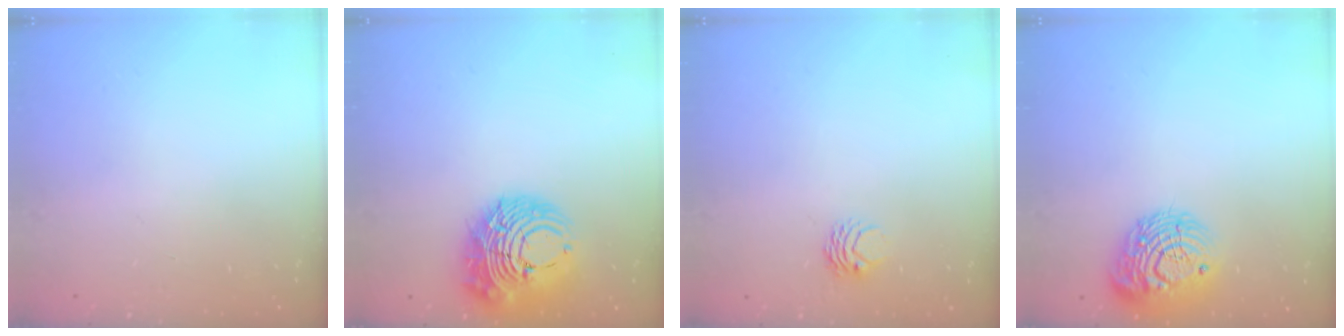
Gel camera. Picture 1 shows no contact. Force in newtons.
{"total": 14.4, "press": 14.2, "slide": 2.1}
{"total": 3.2, "press": 3.2, "slide": 0.3}
{"total": 13.3, "press": 13.3, "slide": 0.8}